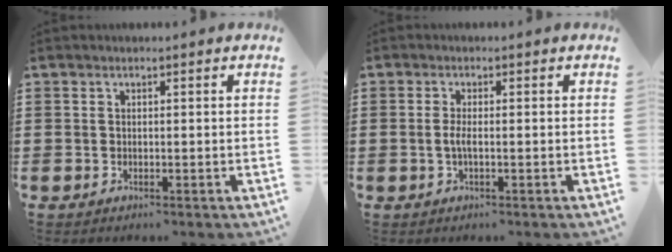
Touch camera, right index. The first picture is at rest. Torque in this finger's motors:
{"motor_torque": [0.32, -0.41, 0.23, 0.07]}